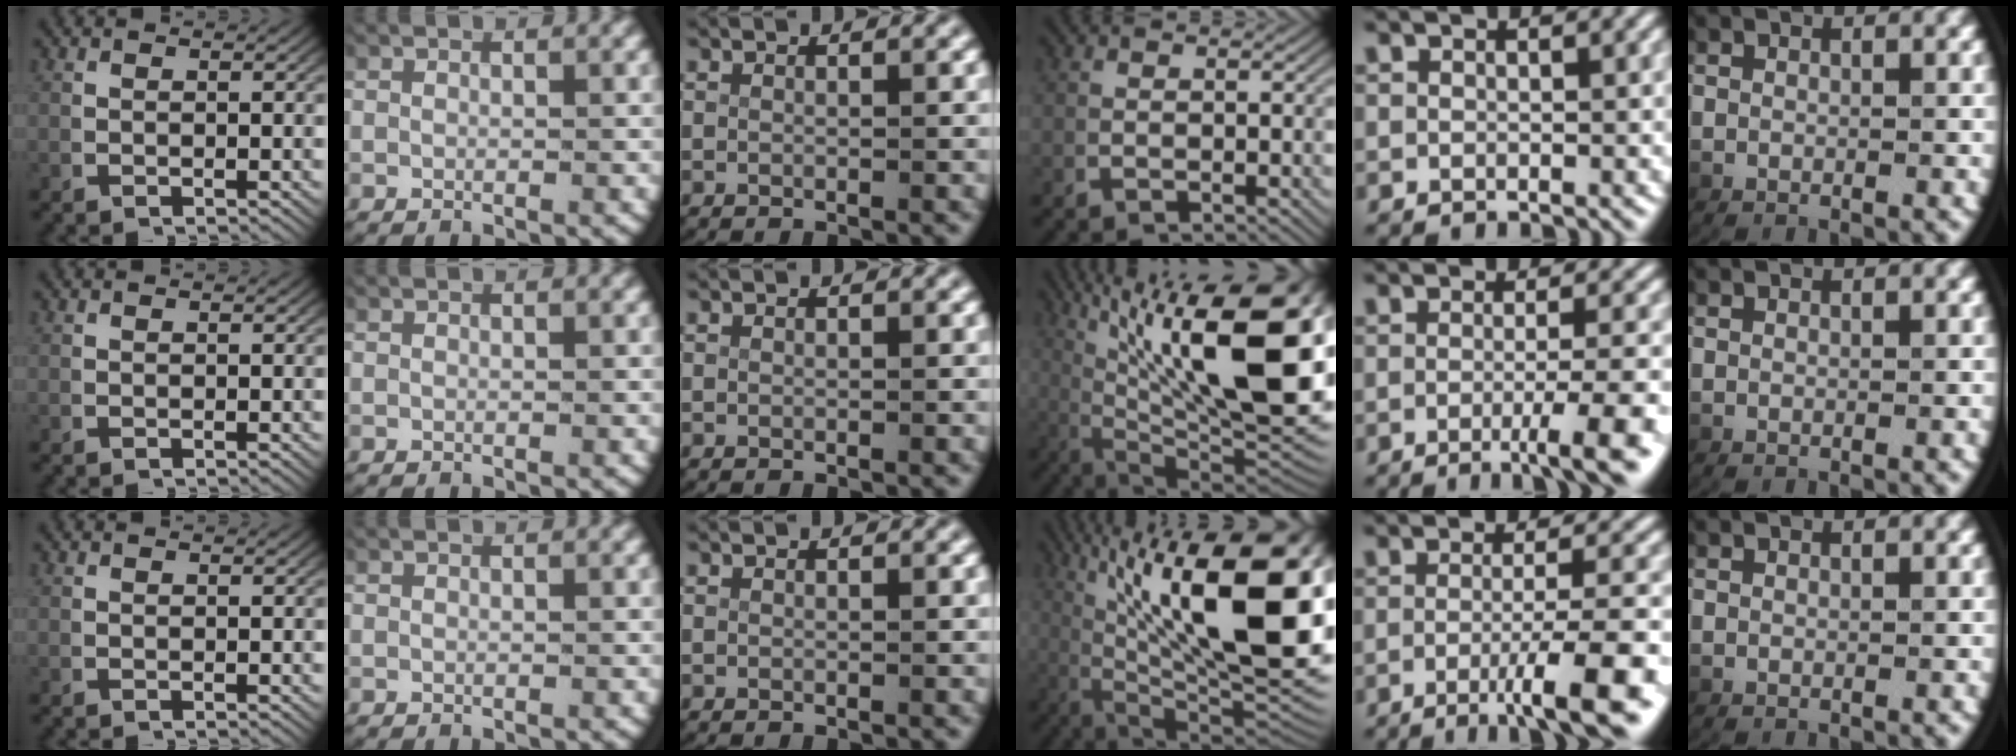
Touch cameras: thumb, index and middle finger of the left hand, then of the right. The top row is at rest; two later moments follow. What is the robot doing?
{"motion": "lift_and_place", "object": "plastic wrap"}